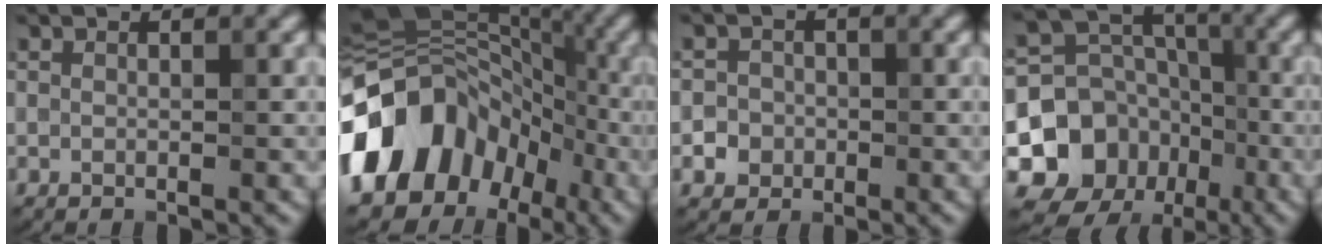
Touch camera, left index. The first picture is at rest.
{"total": 12.3, "force": [-4.2, 9.5, 6.7], "torque": [-0.113, 0.010, -0.093]}
{"total": 2.6, "force": [-0.9, 2.4, 0.4], "torque": [0.018, 0.000, -0.021]}
{"total": 8.6, "force": [-3.0, 7.4, 3.2], "torque": [-0.052, 0.003, -0.060]}